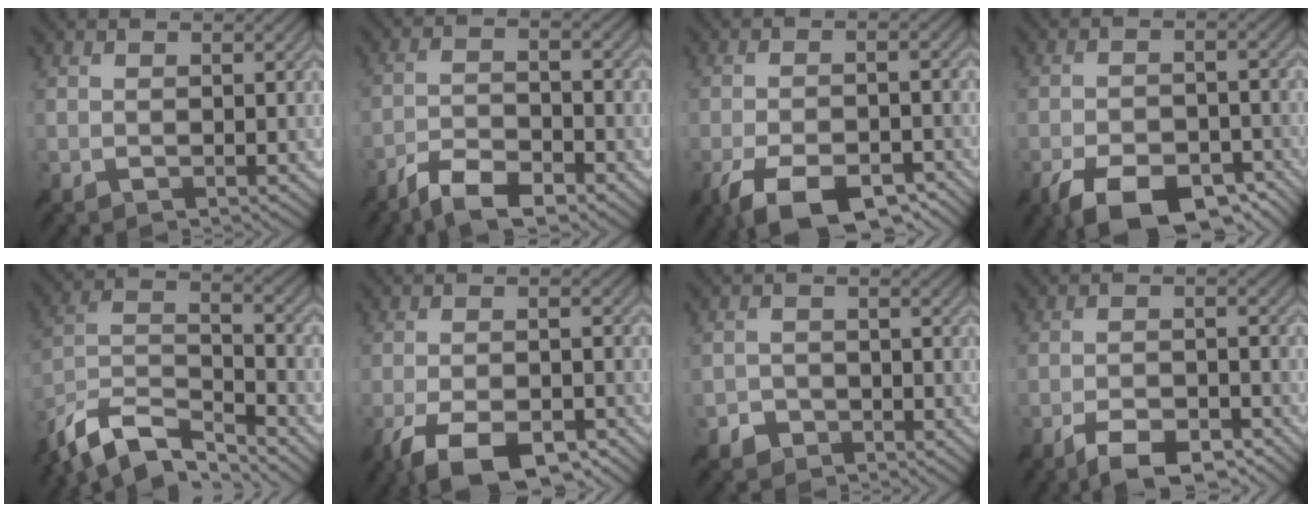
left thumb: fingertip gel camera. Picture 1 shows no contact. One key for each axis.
{"total": 6.8, "fx": -5.1, "fy": 1.8, "fz": 4.1, "tx": -0.084, "ty": -0.001, "tz": -0.102}
{"total": 10.5, "fx": -6.9, "fy": 3.7, "fz": 7.0, "tx": -0.125, "ty": -0.004, "tz": -0.119}
{"total": 11.4, "fx": -7.6, "fy": 4.6, "fz": 7.2, "tx": -0.125, "ty": -0.009, "tz": -0.125}
{"total": 12.2, "fx": -9.4, "fy": 3.9, "fz": 6.6, "tx": -0.146, "ty": -0.001, "tz": -0.185}
{"total": 9.4, "fx": -6.0, "fy": 3.3, "fz": 6.5, "tx": -0.119, "ty": -0.003, "tz": -0.105}
{"total": 2.1, "fx": -1.3, "fy": 1.6, "fz": 0.5, "tx": -0.004, "ty": 0.003, "tz": -0.030}
{"total": 7.1, "fx": -5.0, "fy": 2.0, "fz": 4.7, "tx": -0.086, "ty": 0.000, "tz": -0.087}